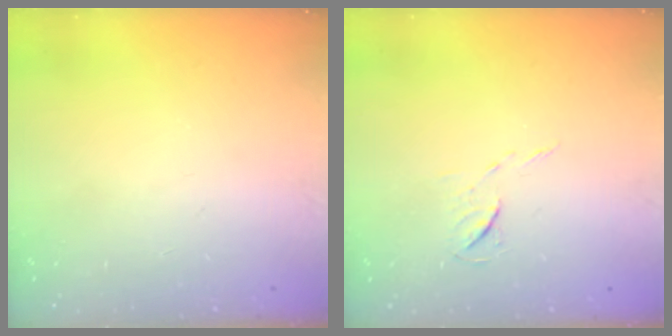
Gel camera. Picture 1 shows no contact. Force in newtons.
{"total": 4.9, "press": 4.9, "slide": 0.5}